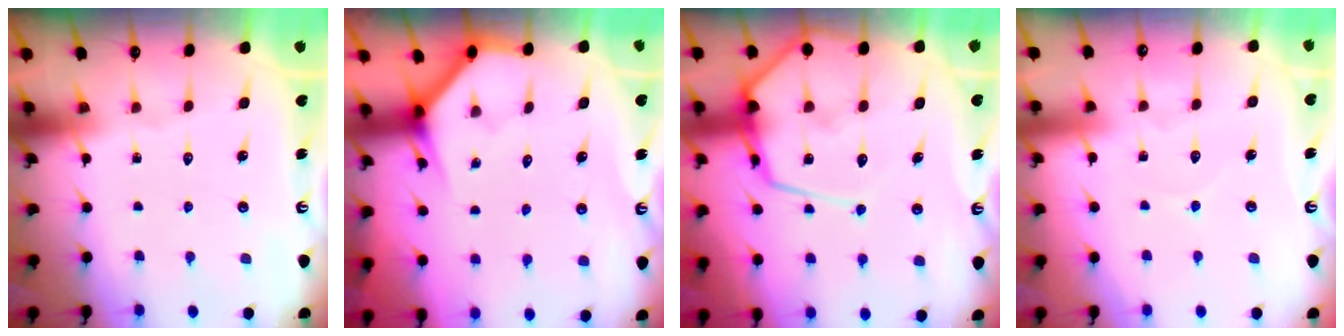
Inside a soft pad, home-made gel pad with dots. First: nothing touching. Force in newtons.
{"total": 3.8, "press": 3.8, "slide": 0.3}
{"total": 13.9, "press": 13.8, "slide": 1.2}
{"total": 4.4, "press": 4.4, "slide": 0.4}